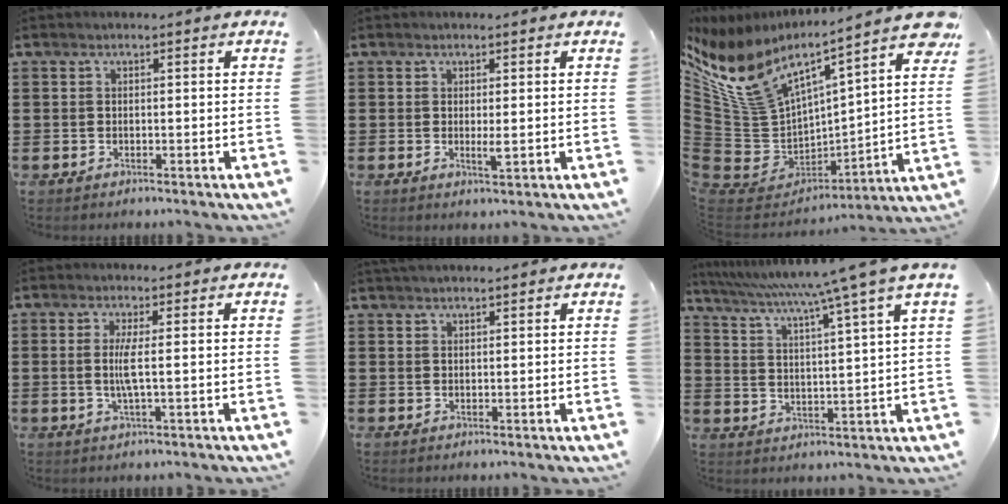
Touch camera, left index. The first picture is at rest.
{"total": 2.0, "force": [0.2, 0.3, 2.0], "torque": [-0.036, -0.004, 0.004]}
{"total": 11.3, "force": [7.5, 5.0, 6.8], "torque": [-0.157, -0.061, 0.130]}
{"total": 3.5, "force": [0.0, -0.1, 3.5], "torque": [-0.074, -0.009, -0.005]}
{"total": 1.7, "force": [1.6, 0.1, 0.5], "torque": [-0.013, 0.002, 0.031]}
{"total": 6.5, "force": [5.1, -1.4, 3.8], "torque": [-0.094, -0.040, 0.077]}